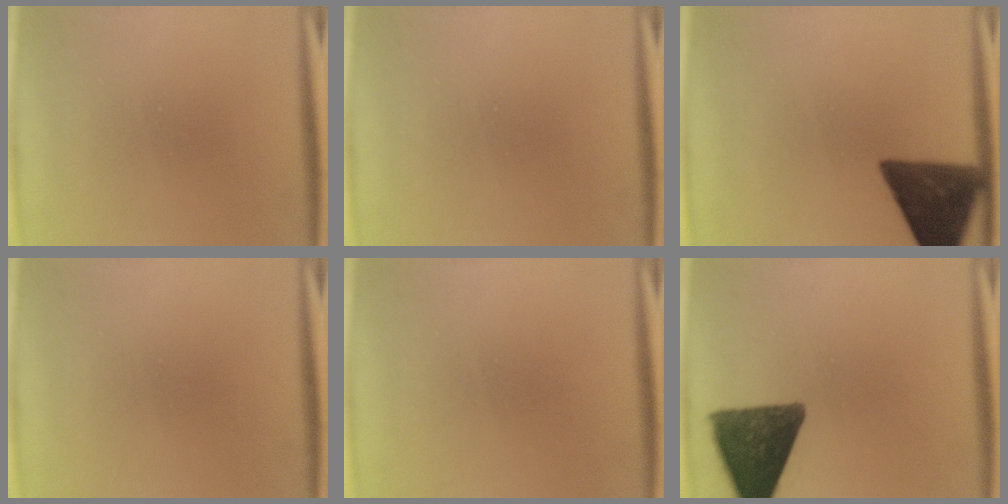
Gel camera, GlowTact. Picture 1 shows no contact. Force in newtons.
{"total": 0.0}
{"total": 13.0}
{"total": 0.0}
{"total": 1.7}
{"total": 13.9}